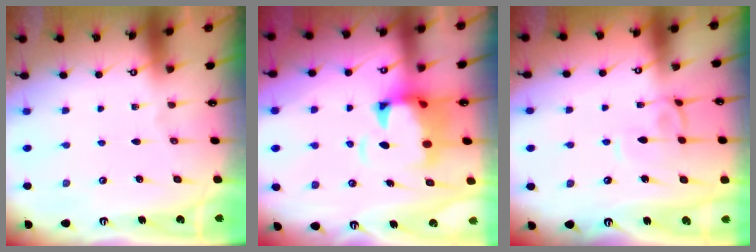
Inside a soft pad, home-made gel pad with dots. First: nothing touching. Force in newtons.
{"total": 5.2, "press": 4.9, "slide": 1.6}
{"total": 1.0, "press": 1.0, "slide": 0.2}